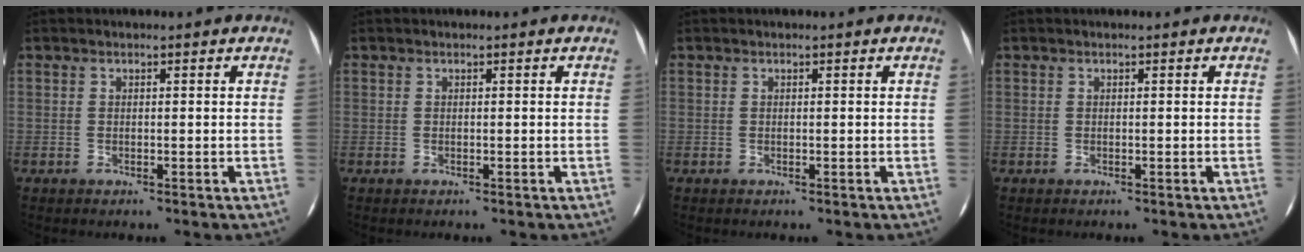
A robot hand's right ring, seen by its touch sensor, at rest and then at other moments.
{"total": 0.0}
{"total": 0.0}
{"total": 0.0}